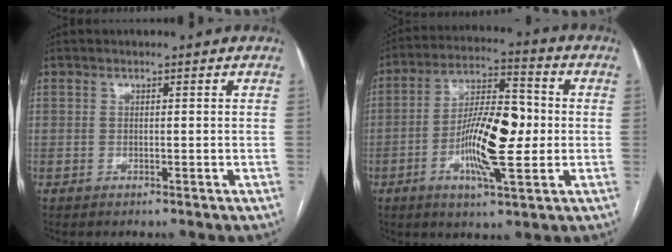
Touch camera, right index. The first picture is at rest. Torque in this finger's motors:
{"motor_torque": [0.81, -0.48, 0.28, 0.08]}